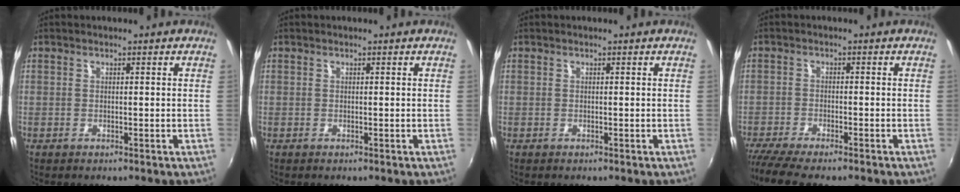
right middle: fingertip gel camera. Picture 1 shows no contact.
{"total": 0.0}
{"total": 0.0}
{"total": 7.5, "force": [-6.5, 0.5, 3.7], "torque": [-0.092, -0.033, -0.113]}